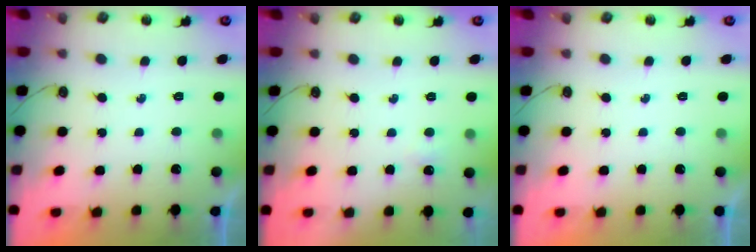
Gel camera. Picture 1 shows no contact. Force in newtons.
{"total": 2.7, "press": 2.7, "slide": 0.6}
{"total": 0.0}